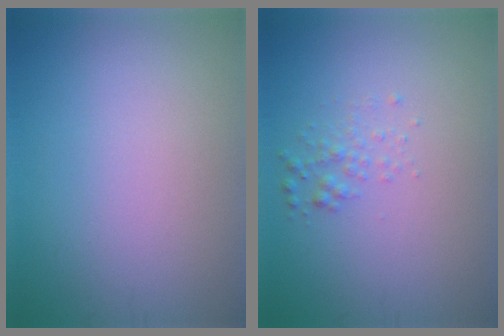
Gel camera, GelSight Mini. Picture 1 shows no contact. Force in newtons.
{"total": 1.2, "press": 1.2, "slide": 0.0}